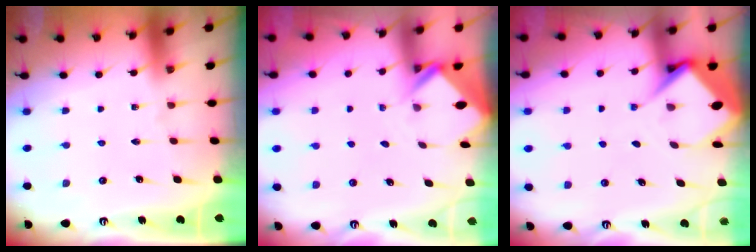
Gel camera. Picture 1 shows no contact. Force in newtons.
{"total": 2.6, "press": 2.6, "slide": 0.2}
{"total": 6.7, "press": 6.6, "slide": 0.7}